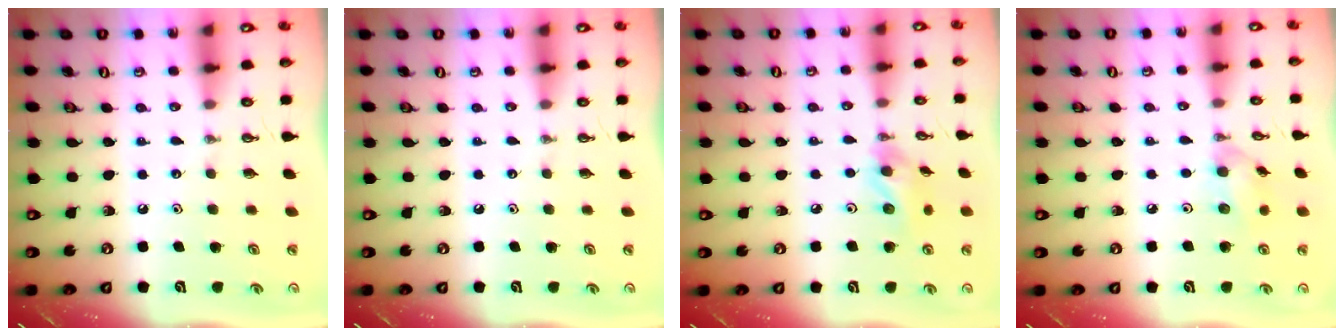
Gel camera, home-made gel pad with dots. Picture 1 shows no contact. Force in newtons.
{"total": 0.0}
{"total": 10.5, "press": 10.4, "slide": 1.1}
{"total": 8.5, "press": 8.4, "slide": 0.4}